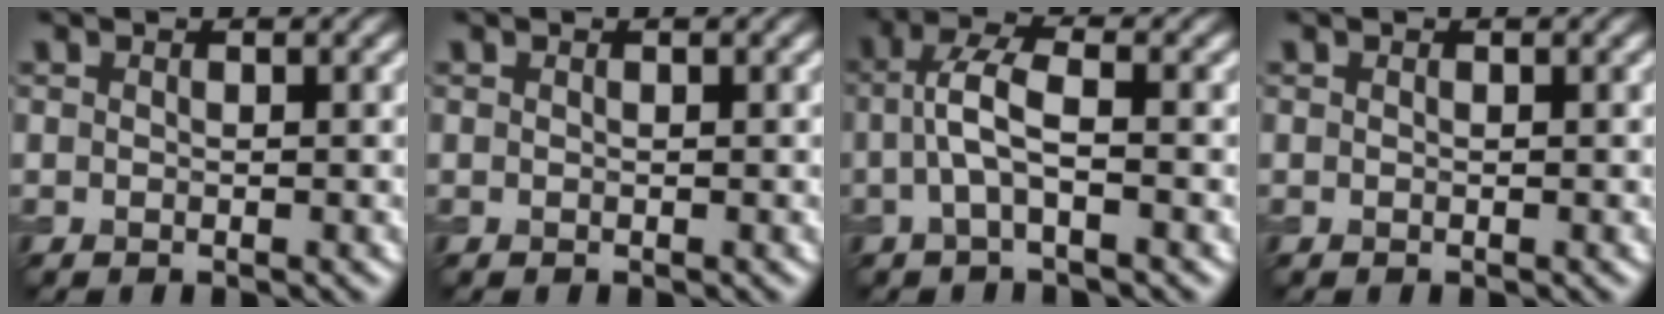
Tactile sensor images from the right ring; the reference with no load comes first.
{"total": 0.0}
{"total": 3.5, "force": [-0.3, 1.1, 3.4], "torque": [-0.069, 0.010, -0.010]}
{"total": 0.0}